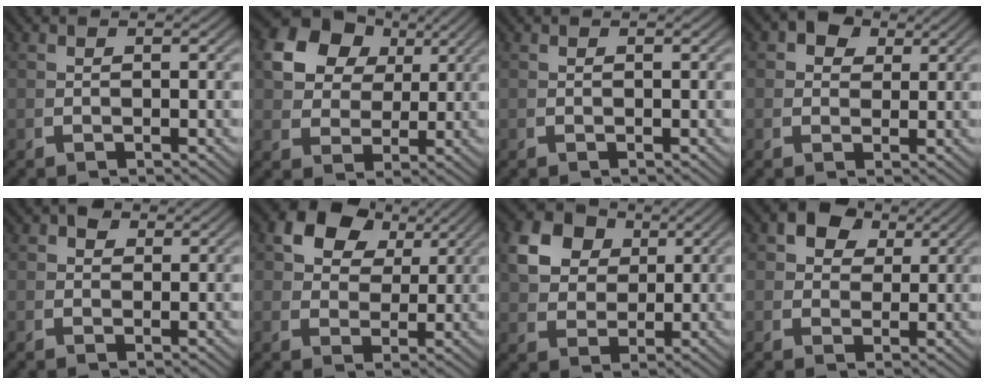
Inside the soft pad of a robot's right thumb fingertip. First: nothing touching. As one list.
[{"total": 10.0, "force": [3.5, 7.6, 5.4], "torque": [-0.132, -0.015, 0.071]}, {"total": 0.0}, {"total": 4.4, "force": [2.0, 3.4, 2.0], "torque": [-0.031, -0.004, 0.029]}, {"total": 2.4, "force": [1.2, 1.9, 1.0], "torque": [-0.018, -0.003, 0.019]}, {"total": 7.7, "force": [3.6, 5.3, 4.3], "torque": [-0.086, -0.005, 0.065]}, {"total": 9.5, "force": [3.4, 7.3, 4.9], "torque": [-0.111, -0.008, 0.064]}, {"total": 6.0, "force": [2.7, 4.3, 3.1], "torque": [-0.052, -0.003, 0.045]}]